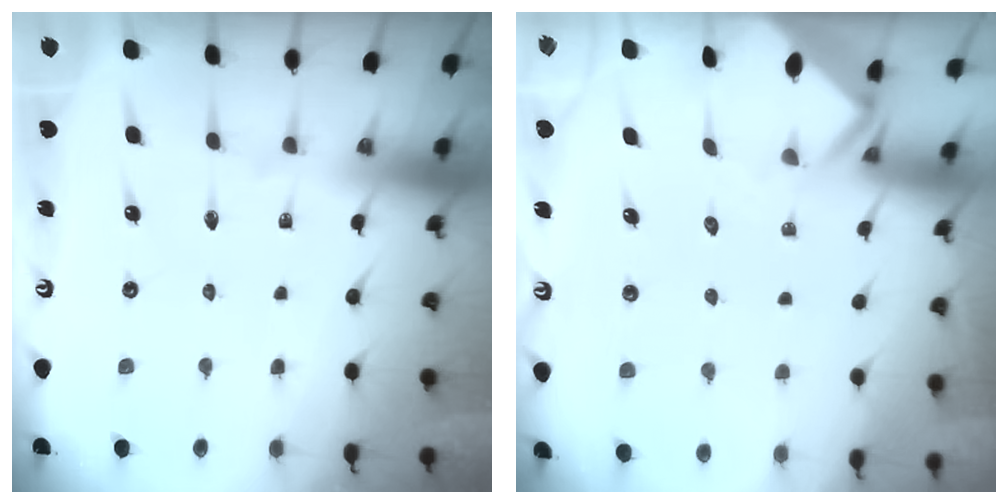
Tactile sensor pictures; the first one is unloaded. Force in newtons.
{"total": 2.7, "press": 2.7, "slide": 0.1}